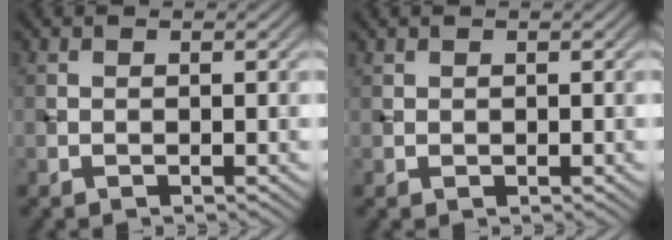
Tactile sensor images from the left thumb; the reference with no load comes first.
{"total": 0.7, "force": [0.4, 0.5, 0.1], "torque": [-0.003, 0.000, 0.012]}